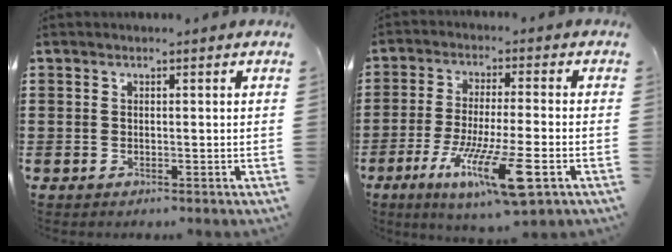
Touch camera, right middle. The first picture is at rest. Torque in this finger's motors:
{"motor_torque": [2.14, 0.00, 0.93, 0.21]}